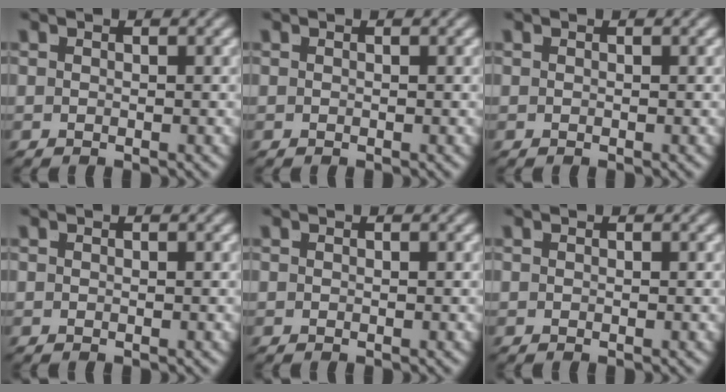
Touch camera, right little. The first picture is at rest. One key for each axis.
{"total": 0.0}
{"total": 0.0}
{"total": 0.0}
{"total": 0.0}
{"total": 0.0}